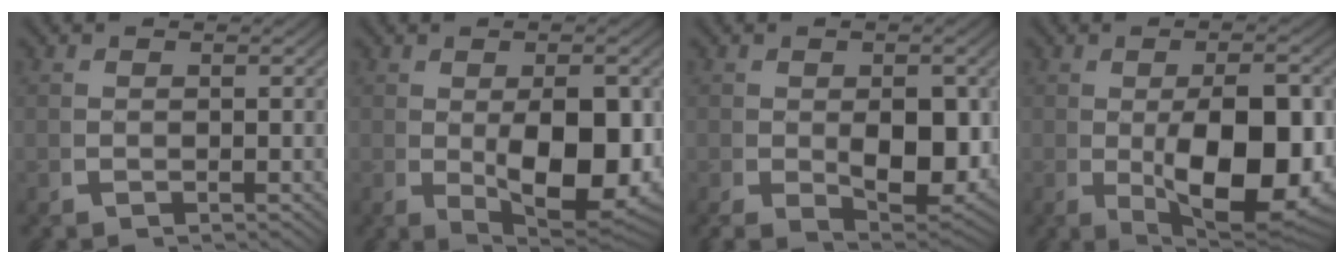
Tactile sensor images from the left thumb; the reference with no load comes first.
{"total": 10.8, "force": [-1.6, 6.0, 8.9], "torque": [-0.153, -0.051, 0.005]}
{"total": 6.9, "force": [-0.9, 4.0, 5.5], "torque": [-0.095, -0.042, 0.005]}
{"total": 13.4, "force": [-2.4, 7.3, 11.0], "torque": [-0.193, -0.056, -0.004]}